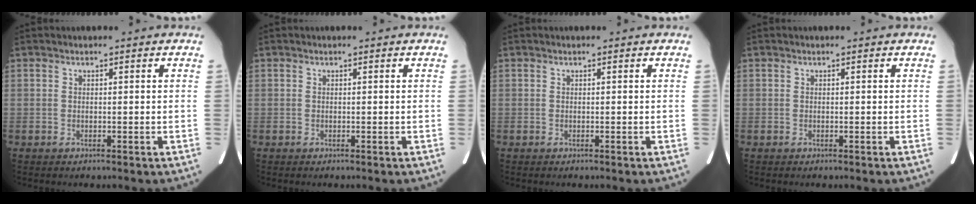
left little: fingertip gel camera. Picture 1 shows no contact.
{"total": 0.0}
{"total": 0.0}
{"total": 0.0}